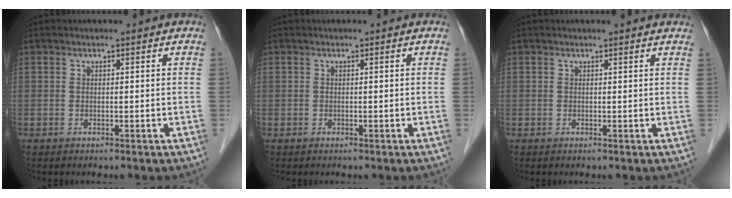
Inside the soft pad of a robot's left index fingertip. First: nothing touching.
{"total": 0.0}
{"total": 2.0, "force": [2.0, -0.1, 0.6], "torque": [-0.012, 0.003, 0.015]}